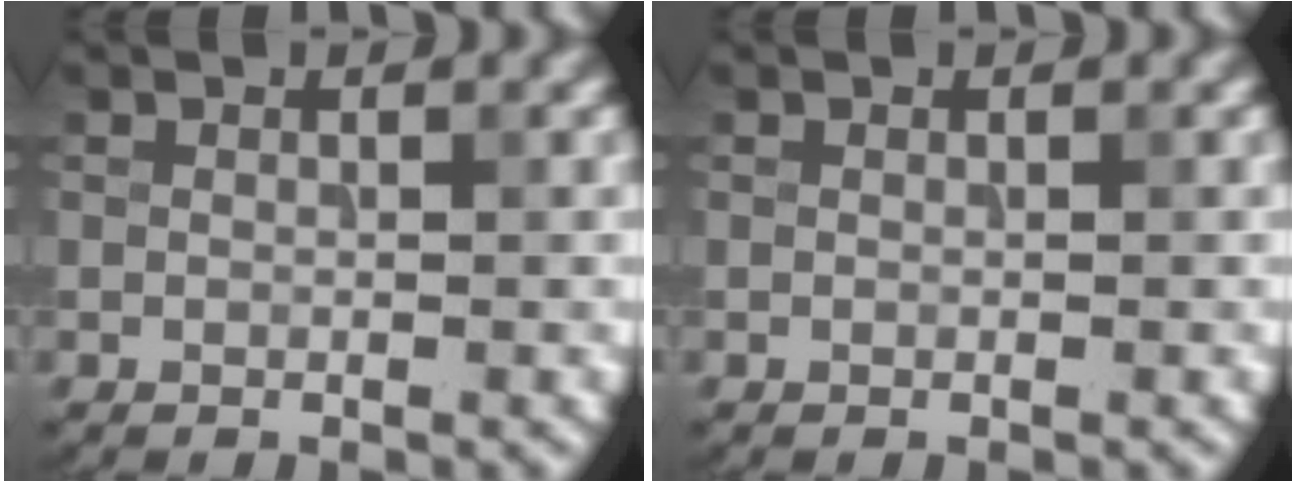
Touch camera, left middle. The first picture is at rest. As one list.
[{"total": 0.0}]